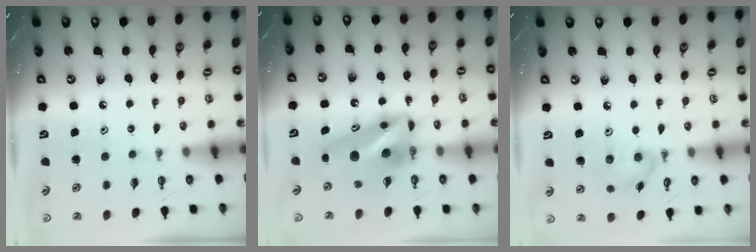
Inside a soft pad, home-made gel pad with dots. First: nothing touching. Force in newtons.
{"total": 10.7, "press": 9.6, "slide": 4.6}
{"total": 7.9, "press": 7.8, "slide": 1.2}